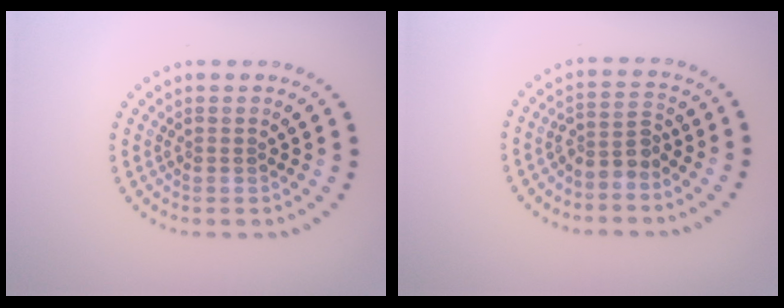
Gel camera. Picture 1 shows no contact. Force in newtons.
{"total": 2.4, "press": 1.8, "slide": 1.6}